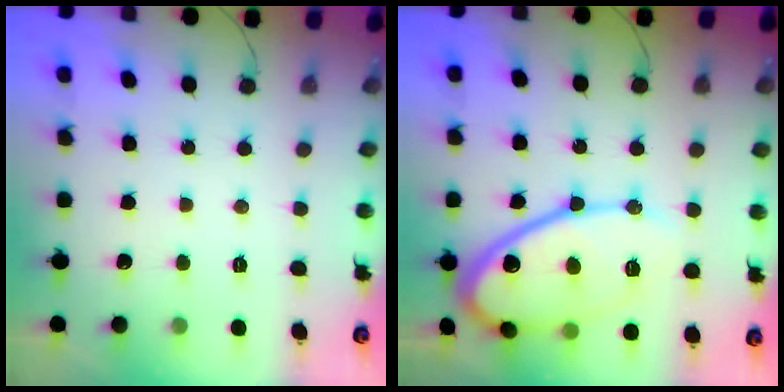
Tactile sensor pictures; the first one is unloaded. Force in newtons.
{"total": 16.8, "press": 16.7, "slide": 1.2}